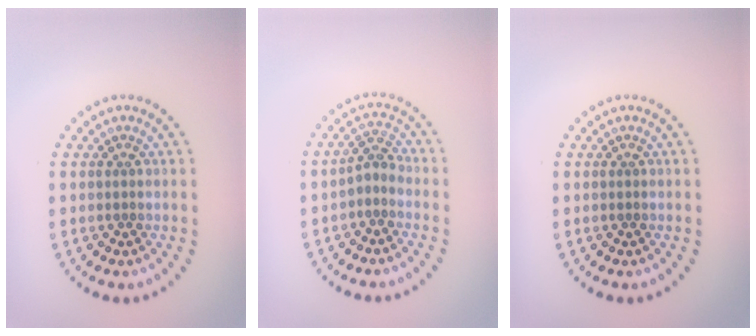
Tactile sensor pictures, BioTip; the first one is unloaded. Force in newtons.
{"total": 1.8, "press": 1.4, "slide": 1.1}
{"total": 0.0}